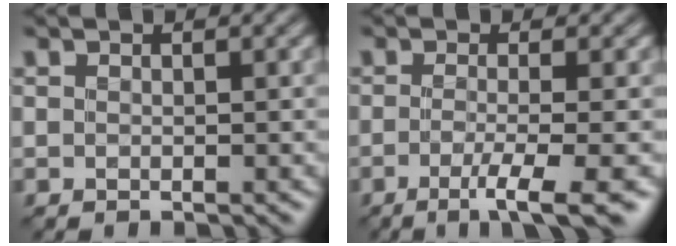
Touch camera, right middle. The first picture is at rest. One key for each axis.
{"total": 4.4, "fx": -1.8, "fy": 0.7, "fz": 4.0, "tx": -0.062, "ty": -0.006, "tz": -0.037}